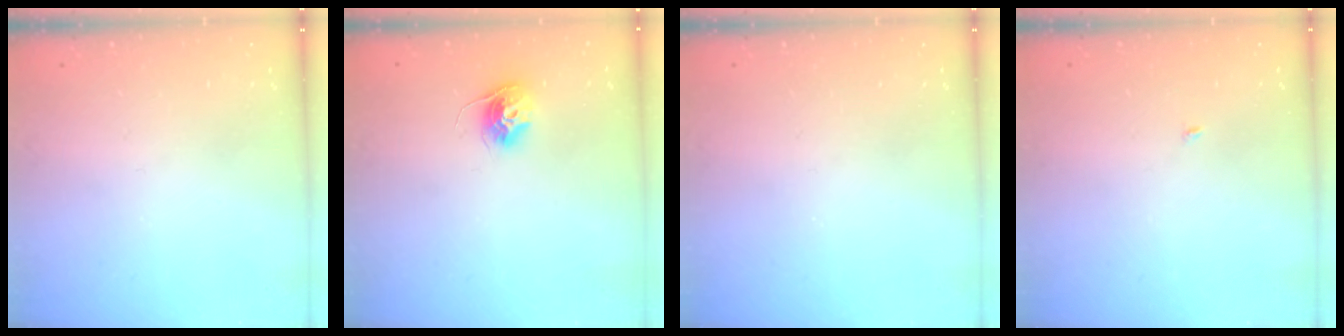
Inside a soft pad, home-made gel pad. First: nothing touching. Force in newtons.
{"total": 10.2, "press": 10.1, "slide": 0.7}
{"total": 0.0}
{"total": 1.9, "press": 1.9, "slide": 0.2}